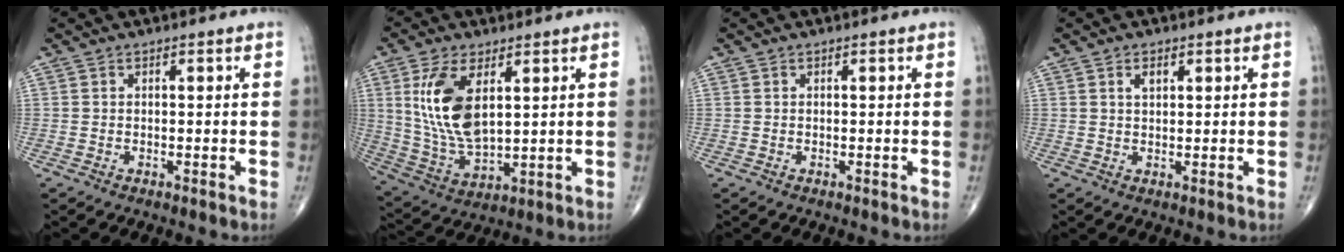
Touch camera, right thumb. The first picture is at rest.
{"total": 13.6, "force": [4.0, 6.6, 11.2], "torque": [-0.222, -0.022, 0.091]}
{"total": 0.0}
{"total": 2.1, "force": [1.0, 1.1, 1.5], "torque": [-0.020, -0.004, 0.017]}